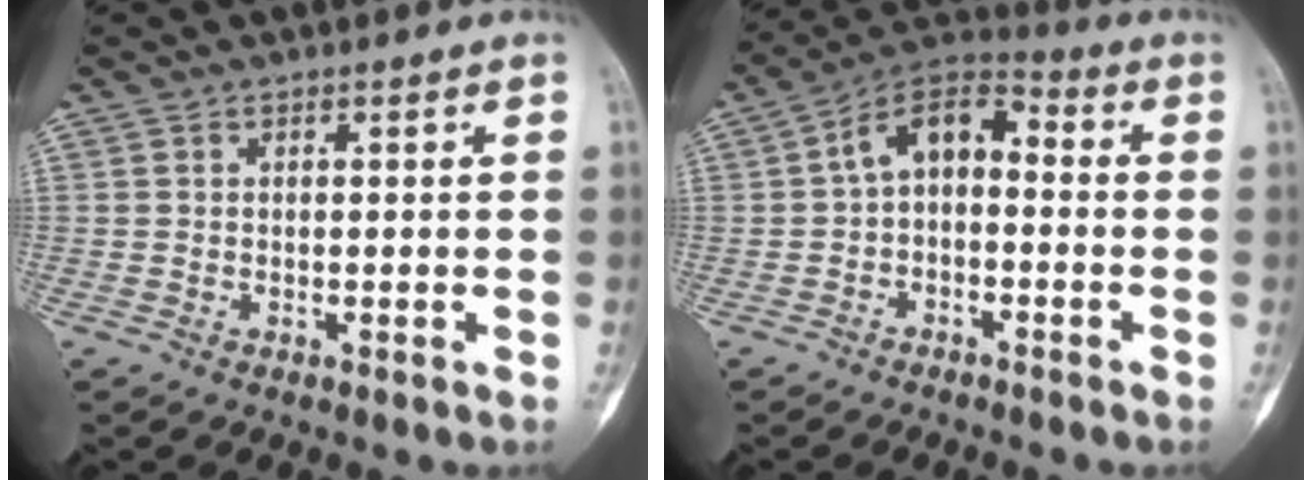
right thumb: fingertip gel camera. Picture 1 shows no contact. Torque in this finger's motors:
{"motor_torque": [0.39, 0.36, 0.43, -0.40, 0.03]}